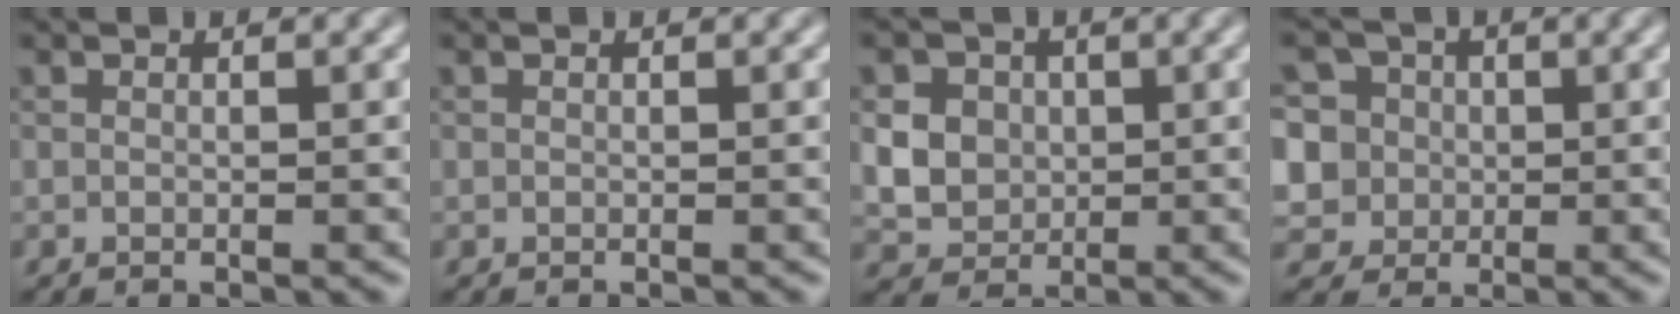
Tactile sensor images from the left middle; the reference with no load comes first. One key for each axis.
{"total": 0.0}
{"total": 5.6, "fx": 1.2, "fy": 4.8, "fz": 2.5, "tx": -0.053, "ty": 0.017, "tz": 0.021}
{"total": 9.3, "fx": 3.1, "fy": 7.9, "fz": 3.8, "tx": -0.084, "ty": 0.042, "tz": 0.024}